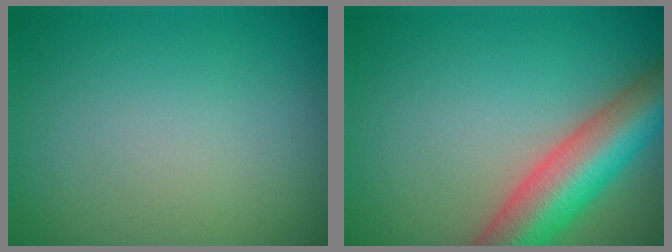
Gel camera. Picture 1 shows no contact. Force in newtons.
{"total": 9.2, "press": 9.2, "slide": 0.4}